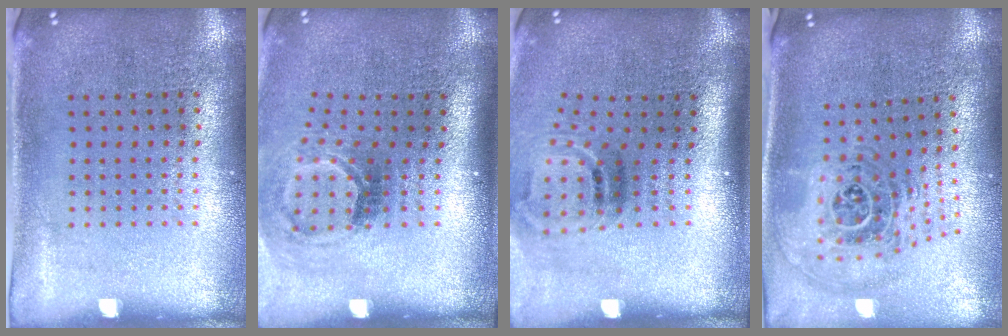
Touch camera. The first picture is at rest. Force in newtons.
{"total": 1.9, "press": 1.2, "slide": 1.5}
{"total": 2.0, "press": 1.2, "slide": 1.6}
{"total": 1.7, "press": 1.4, "slide": 1.0}